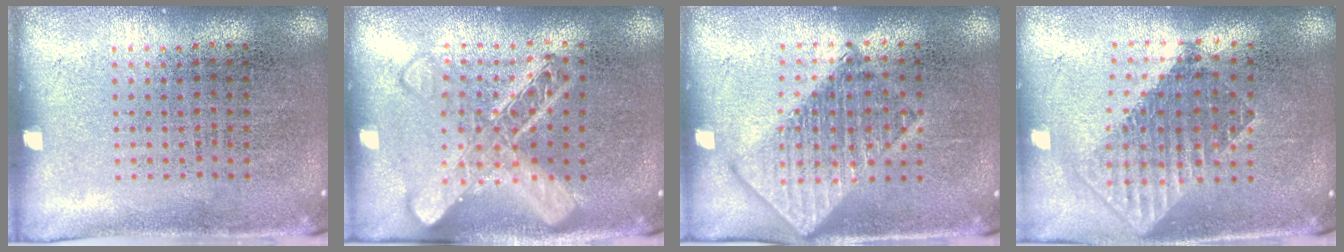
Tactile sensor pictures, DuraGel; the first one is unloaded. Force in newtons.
{"total": 2.9, "press": 2.8, "slide": 0.5}
{"total": 2.0, "press": 1.9, "slide": 0.2}
{"total": 1.8, "press": 1.5, "slide": 1.0}